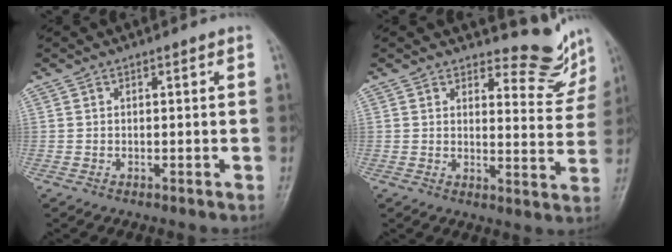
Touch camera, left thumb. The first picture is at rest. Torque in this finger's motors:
{"motor_torque": [0.19, 0.11, -0.27, -0.35, 0.04]}